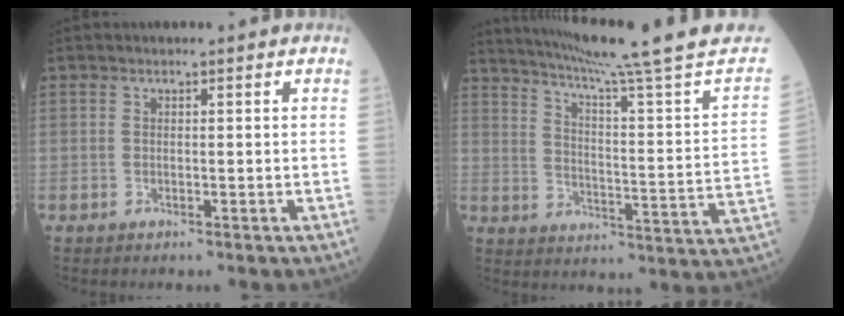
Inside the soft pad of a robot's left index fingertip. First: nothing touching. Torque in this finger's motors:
{"motor_torque": [-0.24, -0.38, -0.01, 0.07]}